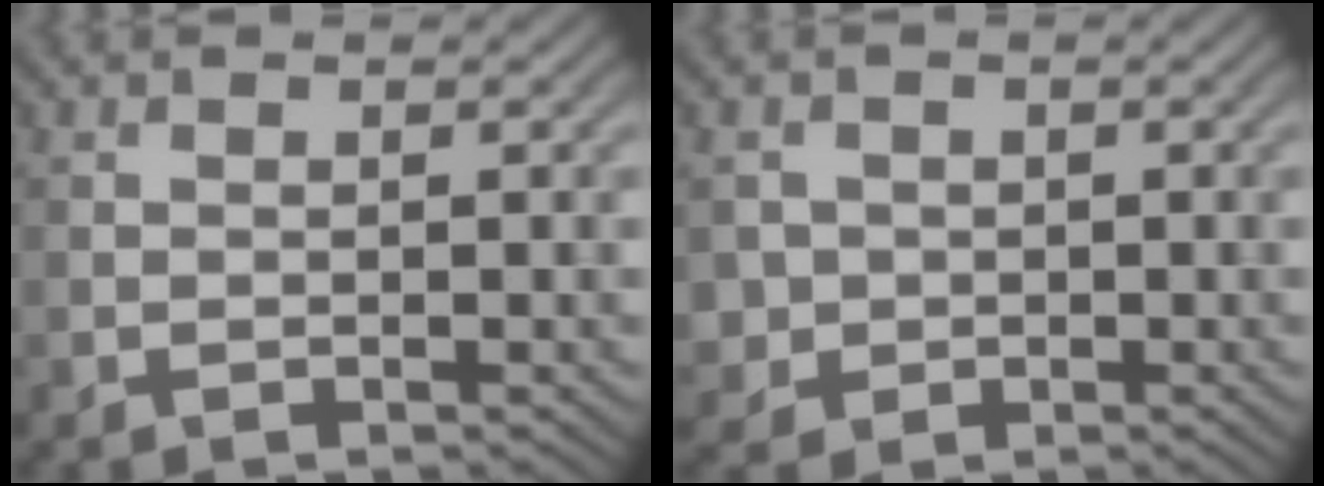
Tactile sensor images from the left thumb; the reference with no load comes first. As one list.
[{"total": 2.6, "force": [-0.1, 2.6, 0.3], "torque": [-0.006, -0.008, -0.003]}]